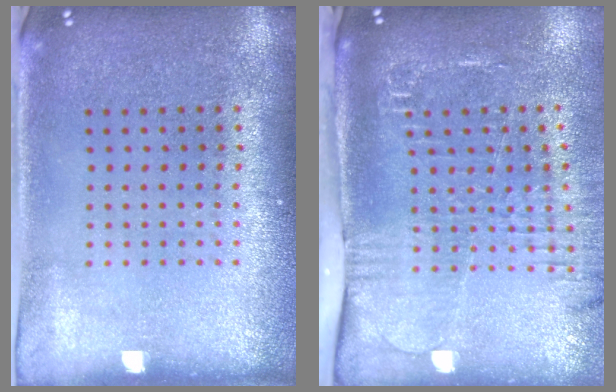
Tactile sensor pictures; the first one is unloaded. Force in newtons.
{"total": 2.6, "press": 2.1, "slide": 1.5}